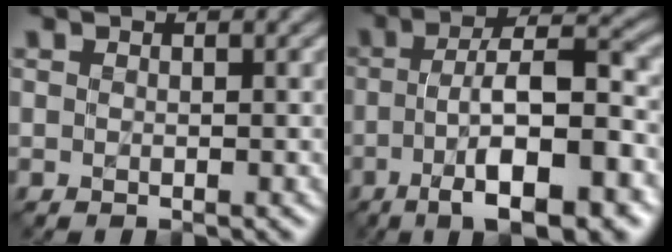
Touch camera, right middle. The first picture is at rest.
{"total": 10.6, "force": [-3.5, 3.1, 9.5], "torque": [-0.145, 0.009, -0.049]}